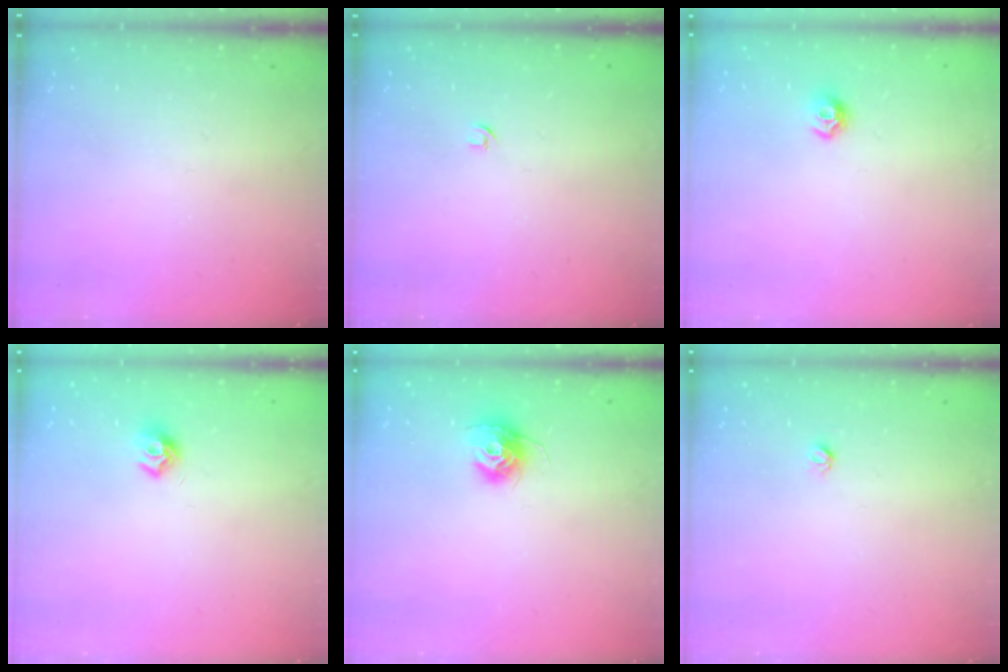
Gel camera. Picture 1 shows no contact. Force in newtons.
{"total": 2.7, "press": 2.6, "slide": 0.6}
{"total": 7.2, "press": 7.2, "slide": 1.0}
{"total": 7.9, "press": 7.9, "slide": 0.6}
{"total": 10.3, "press": 10.3, "slide": 0.4}
{"total": 3.0, "press": 2.9, "slide": 0.4}